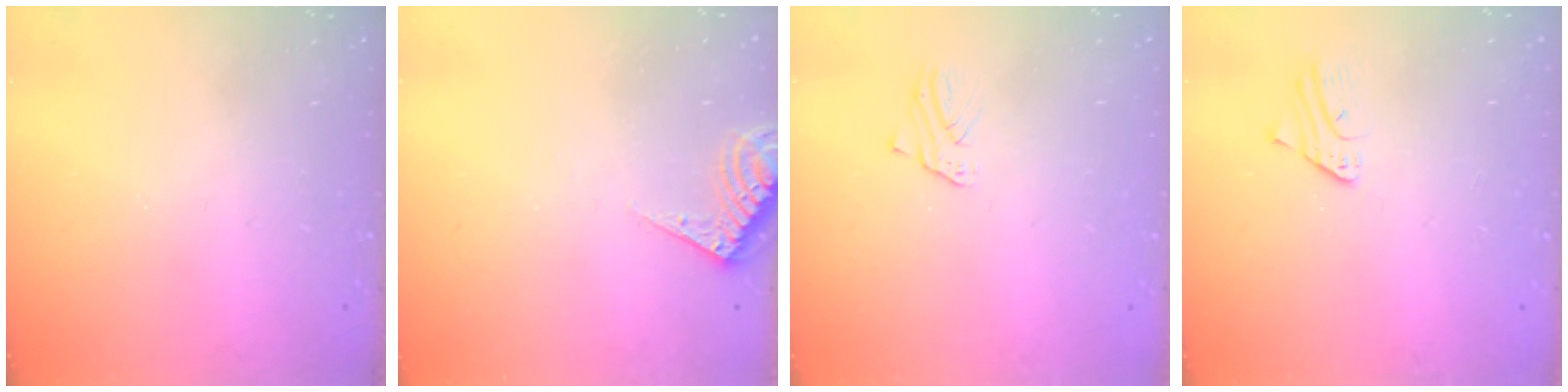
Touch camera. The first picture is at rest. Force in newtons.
{"total": 5.3, "press": 5.3, "slide": 0.5}
{"total": 1.5, "press": 1.5, "slide": 0.1}
{"total": 2.3, "press": 2.3, "slide": 0.2}